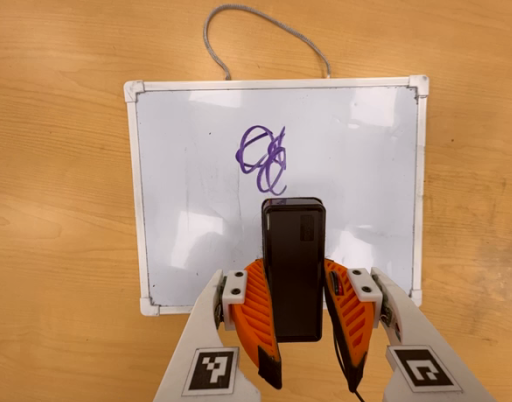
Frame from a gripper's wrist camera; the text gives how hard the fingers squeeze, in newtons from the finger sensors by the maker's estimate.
{"total": 8.0, "left": 6.0, "right": 10.1}